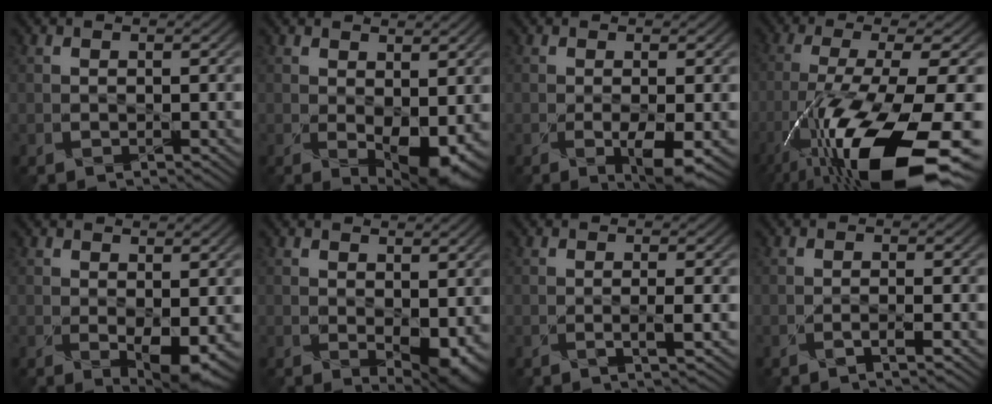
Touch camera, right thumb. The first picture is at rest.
{"total": 5.8, "force": [-0.4, 3.0, 4.9], "torque": [-0.085, -0.023, 0.009]}
{"total": 3.8, "force": [-1.1, 0.7, 3.5], "torque": [-0.066, -0.007, -0.015]}
{"total": 18.9, "force": [-9.5, 4.9, 15.6], "torque": [-0.286, -0.020, -0.166]}
{"total": 3.9, "force": [-0.1, 1.7, 3.5], "torque": [-0.061, -0.016, 0.007]}
{"total": 4.7, "force": [-0.1, 2.5, 4.0], "torque": [-0.066, -0.021, 0.012]}
{"total": 1.6, "force": [-0.2, 0.2, 1.6], "torque": [-0.025, 0.001, -0.008]}
{"total": 1.4, "force": [-0.8, 0.1, 1.1], "torque": [-0.013, 0.002, -0.022]}